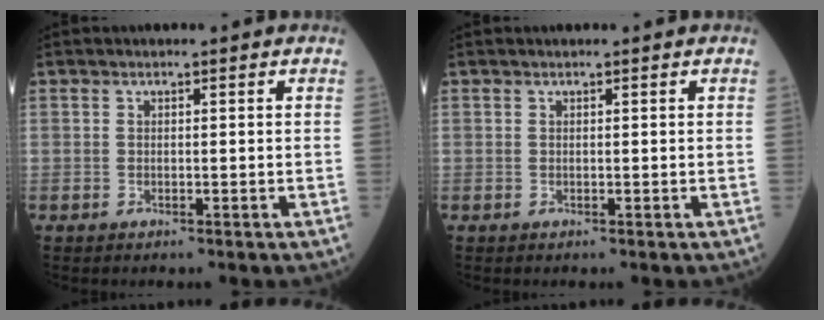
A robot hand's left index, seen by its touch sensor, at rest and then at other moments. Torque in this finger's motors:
{"motor_torque": [0.02, -0.10, 0.02, 0.01]}